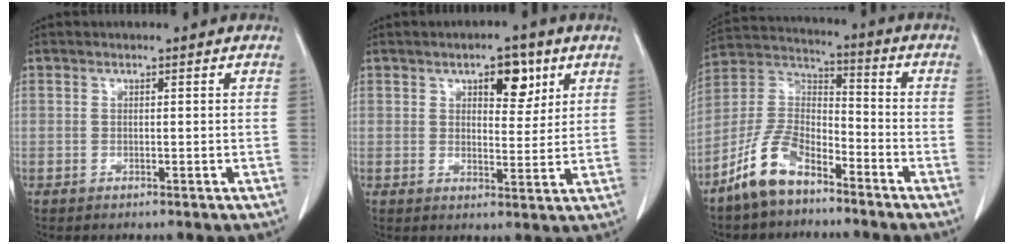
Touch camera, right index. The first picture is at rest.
{"total": 5.8, "force": [3.1, 2.7, 4.2], "torque": [-0.055, 0.002, 0.044]}
{"total": 10.7, "force": [-7.6, 4.6, 5.9], "torque": [-0.136, 0.012, -0.152]}